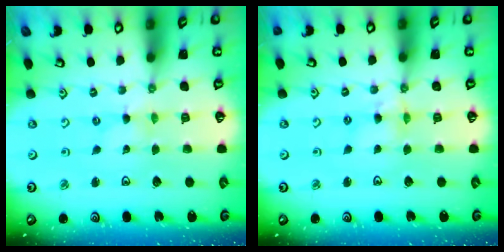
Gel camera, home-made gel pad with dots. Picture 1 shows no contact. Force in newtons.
{"total": 4.0, "press": 3.9, "slide": 0.4}